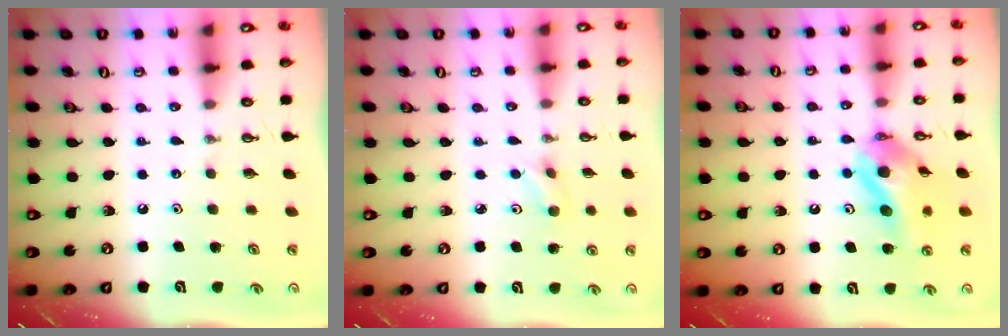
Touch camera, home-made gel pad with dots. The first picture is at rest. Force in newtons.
{"total": 3.6, "press": 3.5, "slide": 0.7}
{"total": 11.4, "press": 11.3, "slide": 1.2}